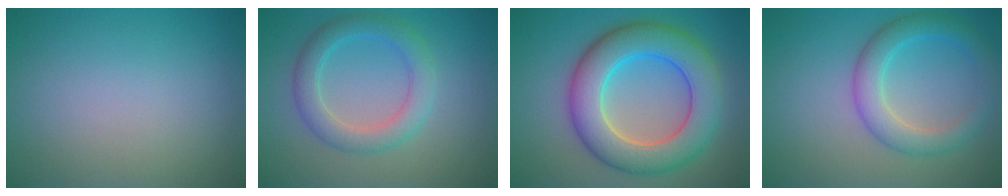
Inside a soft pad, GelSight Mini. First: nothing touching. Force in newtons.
{"total": 3.8, "press": 3.8, "slide": 0.1}
{"total": 9.3, "press": 9.3, "slide": 0.2}
{"total": 4.2, "press": 4.2, "slide": 0.1}